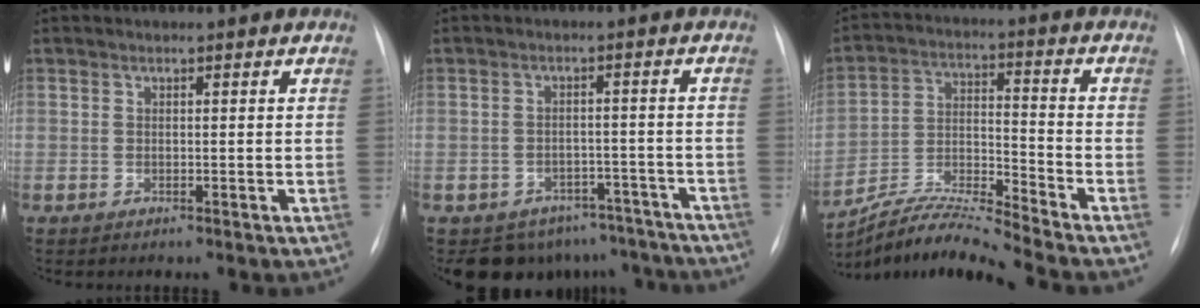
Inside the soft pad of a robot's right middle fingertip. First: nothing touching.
{"total": 11.7, "force": [-9.6, 6.6, 1.5], "torque": [-0.002, 0.028, -0.104]}
{"total": 10.6, "force": [-10.0, -1.7, 3.0], "torque": [-0.062, 0.003, -0.187]}